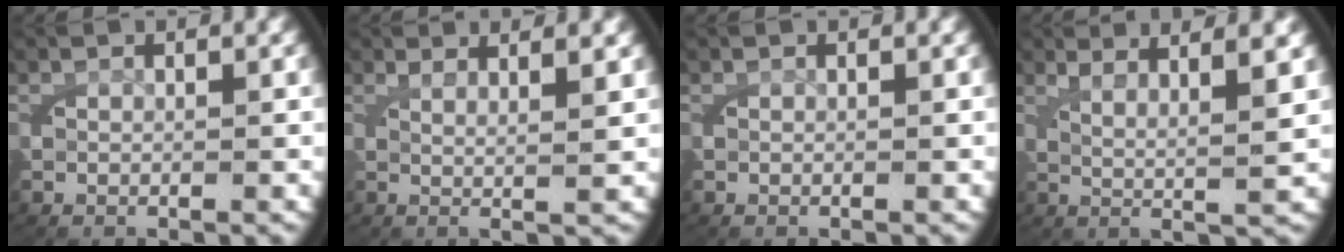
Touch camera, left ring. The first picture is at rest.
{"total": 3.1, "force": [1.6, 0.0, 2.7], "torque": [-0.043, 0.002, 0.025]}
{"total": 0.0}
{"total": 6.0, "force": [2.7, 1.4, 5.2], "torque": [-0.070, 0.008, 0.037]}